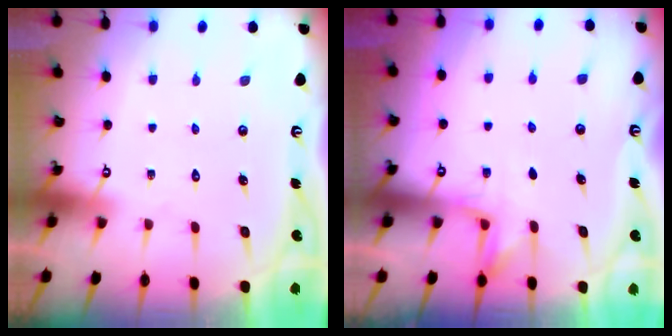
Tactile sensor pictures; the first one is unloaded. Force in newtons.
{"total": 4.0, "press": 3.7, "slide": 1.7}